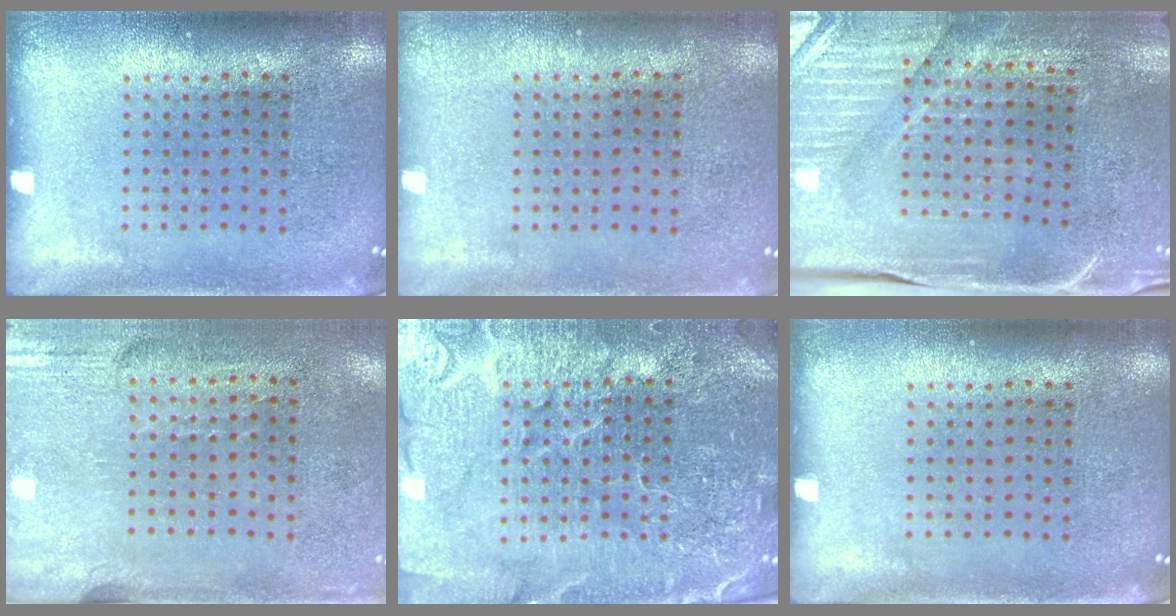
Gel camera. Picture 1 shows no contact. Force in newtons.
{"total": 0.0}
{"total": 3.8, "press": 3.8, "slide": 0.7}
{"total": 2.9, "press": 2.5, "slide": 1.5}
{"total": 5.0, "press": 4.7, "slide": 1.7}
{"total": 0.0}